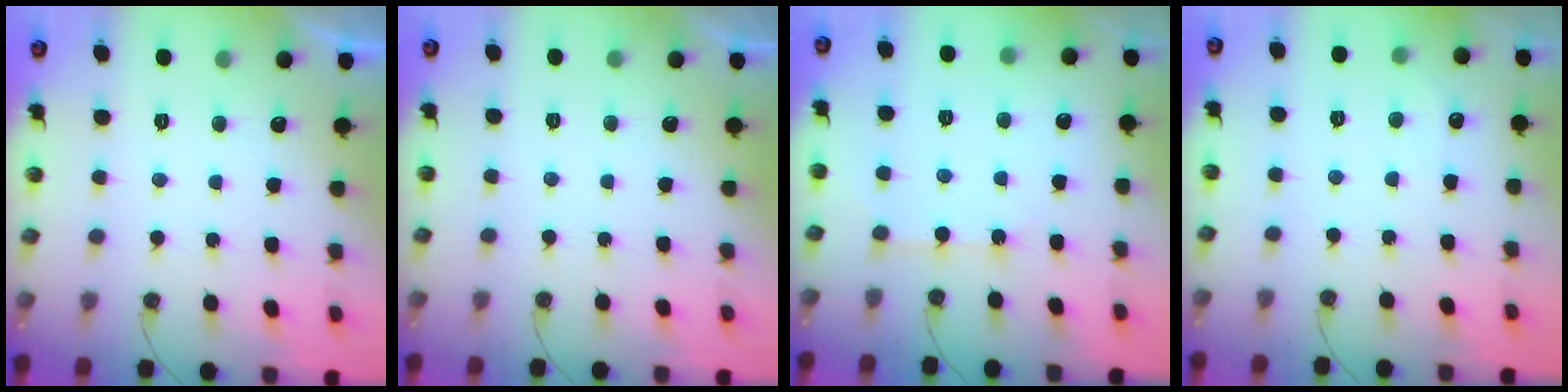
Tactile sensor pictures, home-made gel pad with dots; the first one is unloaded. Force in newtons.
{"total": 0.0}
{"total": 3.9, "press": 3.9, "slide": 0.5}
{"total": 3.2, "press": 3.2, "slide": 0.5}